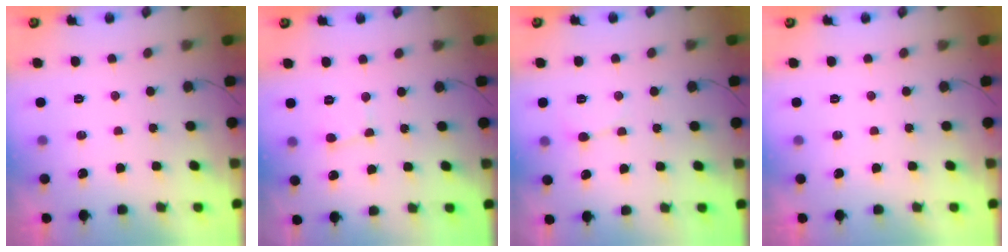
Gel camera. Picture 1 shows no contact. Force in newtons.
{"total": 3.7, "press": 3.6, "slide": 0.3}
{"total": 3.9, "press": 3.8, "slide": 0.4}
{"total": 0.0}